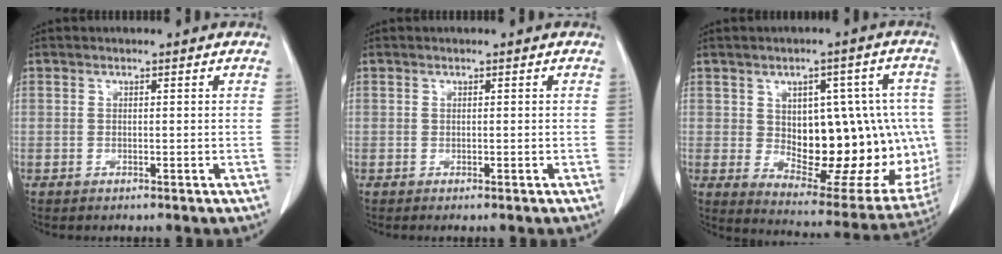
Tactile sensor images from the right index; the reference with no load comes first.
{"total": 0.5, "force": [-0.3, -0.1, 0.4], "torque": [-0.011, -0.001, -0.003]}
{"total": 21.9, "force": [-0.9, 10.3, 19.3], "torque": [-0.215, 0.017, 0.020]}